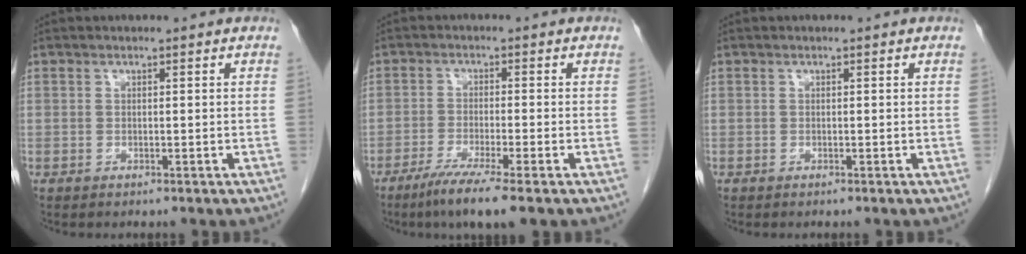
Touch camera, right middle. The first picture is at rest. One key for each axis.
{"total": 7.1, "fx": -4.7, "fy": -0.5, "fz": 5.3, "tx": -0.097, "ty": -0.022, "tz": -0.081}
{"total": 0.0}